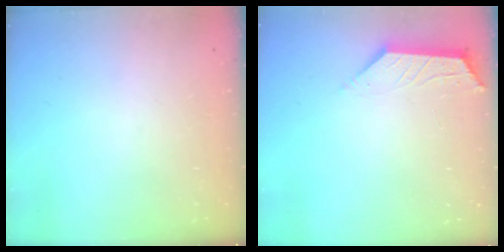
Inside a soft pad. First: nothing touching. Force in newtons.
{"total": 2.5, "press": 2.4, "slide": 0.5}